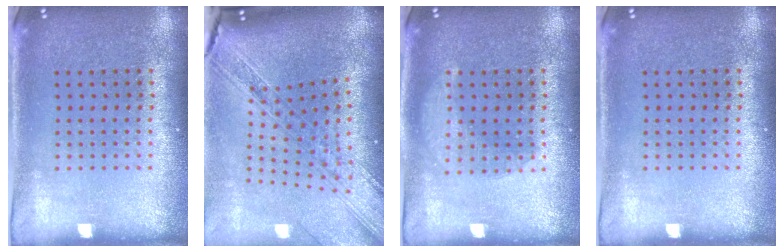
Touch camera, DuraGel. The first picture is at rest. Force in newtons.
{"total": 2.7, "press": 2.1, "slide": 1.6}
{"total": 1.9, "press": 1.9, "slide": 0.3}
{"total": 0.0}